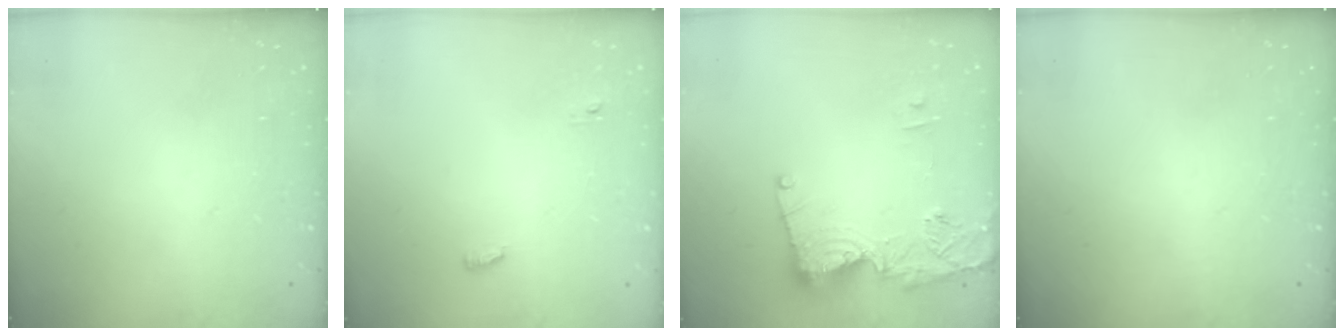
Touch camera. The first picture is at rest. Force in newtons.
{"total": 3.5, "press": 3.4, "slide": 1.0}
{"total": 13.6, "press": 13.5, "slide": 1.8}
{"total": 0.0}